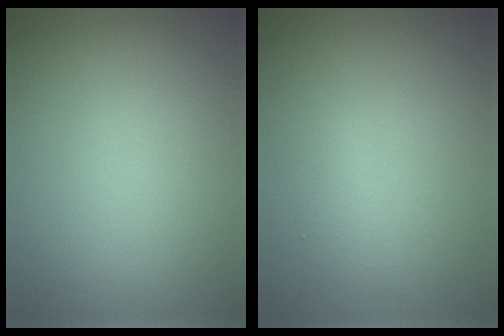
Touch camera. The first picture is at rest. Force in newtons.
{"total": 1.2, "press": 1.2, "slide": 0.1}